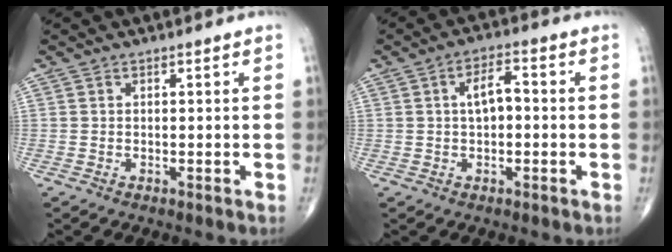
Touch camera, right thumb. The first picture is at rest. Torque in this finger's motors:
{"motor_torque": [0.08, 0.15, 0.27, 0.10, 0.02]}